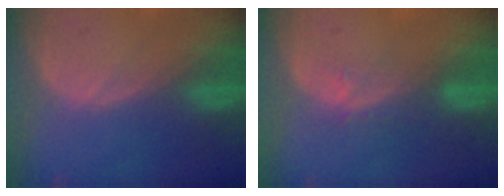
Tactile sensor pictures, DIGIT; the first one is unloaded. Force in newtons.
{"total": 2.9, "press": 2.4, "slide": 1.7}